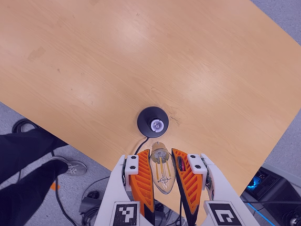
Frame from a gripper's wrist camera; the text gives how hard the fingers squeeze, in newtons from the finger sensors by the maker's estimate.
{"total": 17.8, "left": 18.6, "right": 17.0}